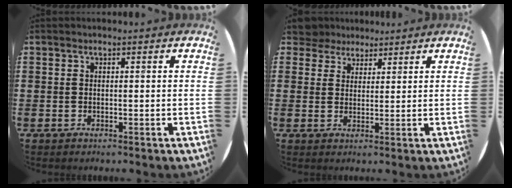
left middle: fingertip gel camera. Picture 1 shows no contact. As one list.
[{"total": 4.2, "force": [3.8, 1.9, 0.2], "torque": [-0.019, 0.001, 0.074]}]